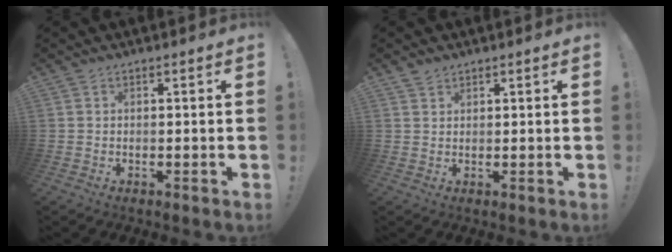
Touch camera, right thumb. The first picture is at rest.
{"total": 1.7, "force": [1.4, 0.8, 0.4], "torque": [-0.006, -0.006, 0.027]}